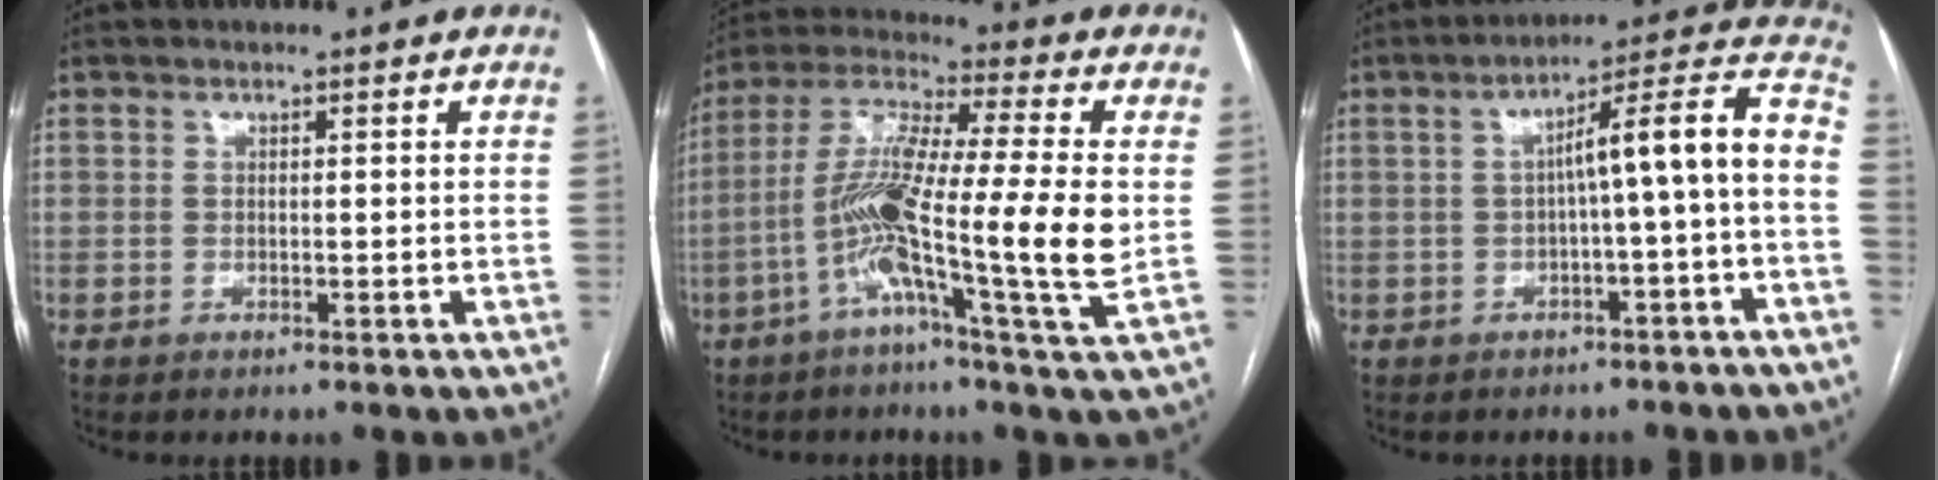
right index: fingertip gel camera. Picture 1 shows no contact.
{"total": 16.8, "force": [-2.9, -0.2, 16.6], "torque": [-0.321, -0.001, -0.067]}
{"total": 11.4, "force": [-1.6, 0.0, 11.3], "torque": [-0.150, 0.040, -0.024]}